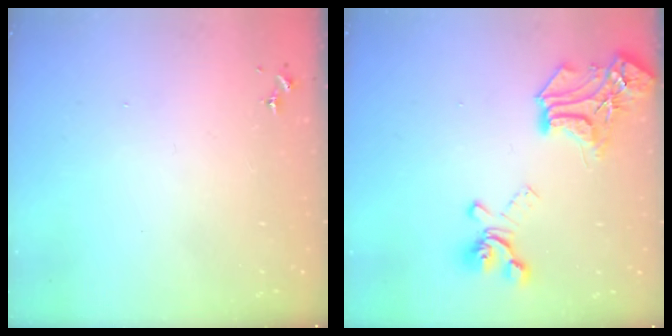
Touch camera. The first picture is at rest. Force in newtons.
{"total": 19.7, "press": 19.7, "slide": 1.4}